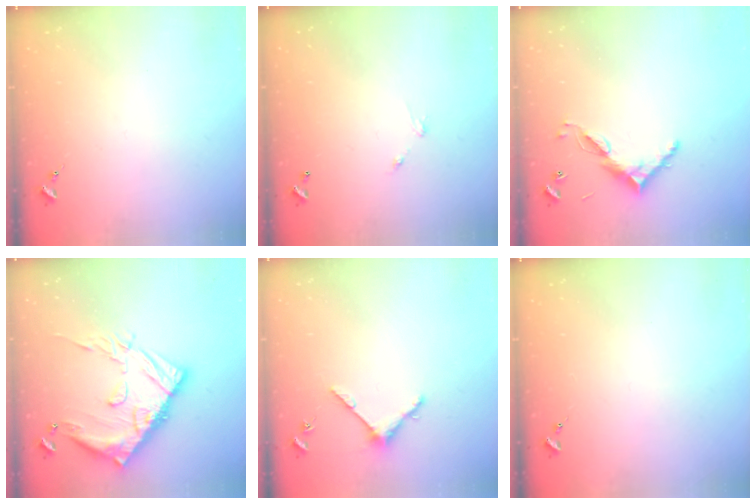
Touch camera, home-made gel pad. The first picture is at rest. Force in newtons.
{"total": 4.5, "press": 4.5, "slide": 0.3}
{"total": 8.7, "press": 8.7, "slide": 0.5}
{"total": 19.6, "press": 19.5, "slide": 2.0}
{"total": 4.8, "press": 4.8, "slide": 0.6}
{"total": 0.0}